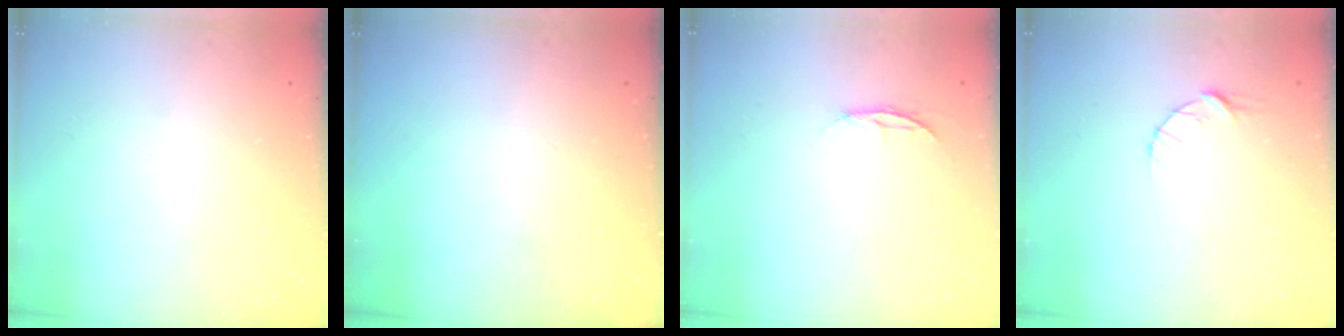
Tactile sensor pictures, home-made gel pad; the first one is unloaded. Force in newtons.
{"total": 0.0}
{"total": 4.4, "press": 4.4, "slide": 0.5}
{"total": 5.0, "press": 4.9, "slide": 0.7}